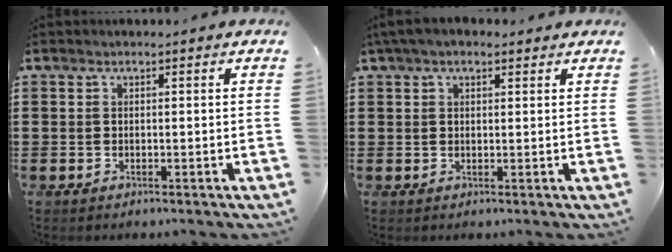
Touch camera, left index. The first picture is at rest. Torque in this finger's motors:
{"motor_torque": [2.14, 0.00, 0.65, 0.19]}